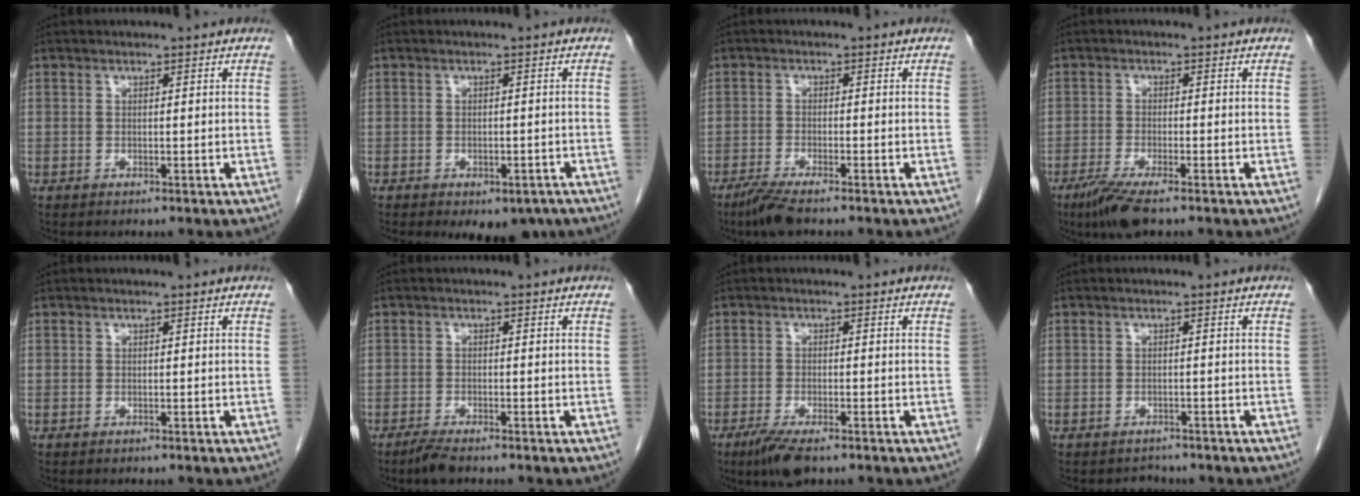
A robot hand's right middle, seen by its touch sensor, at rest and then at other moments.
{"total": 7.0, "force": [-5.0, 3.5, 3.3], "torque": [-0.025, 0.001, -0.064]}
{"total": 4.1, "force": [-3.2, 0.3, 2.6], "torque": [-0.057, -0.011, -0.061]}
{"total": 5.4, "force": [-3.7, 0.6, 3.9], "torque": [-0.079, -0.015, -0.068]}
{"total": 0.0}
{"total": 2.5, "force": [-2.1, 0.3, 1.4], "torque": [-0.037, -0.007, -0.039]}
{"total": 5.1, "force": [-3.4, 1.2, 3.5], "torque": [-0.070, -0.011, -0.058]}
{"total": 2.0, "force": [-1.7, 1.0, -0.3], "torque": [-0.001, 0.000, -0.025]}